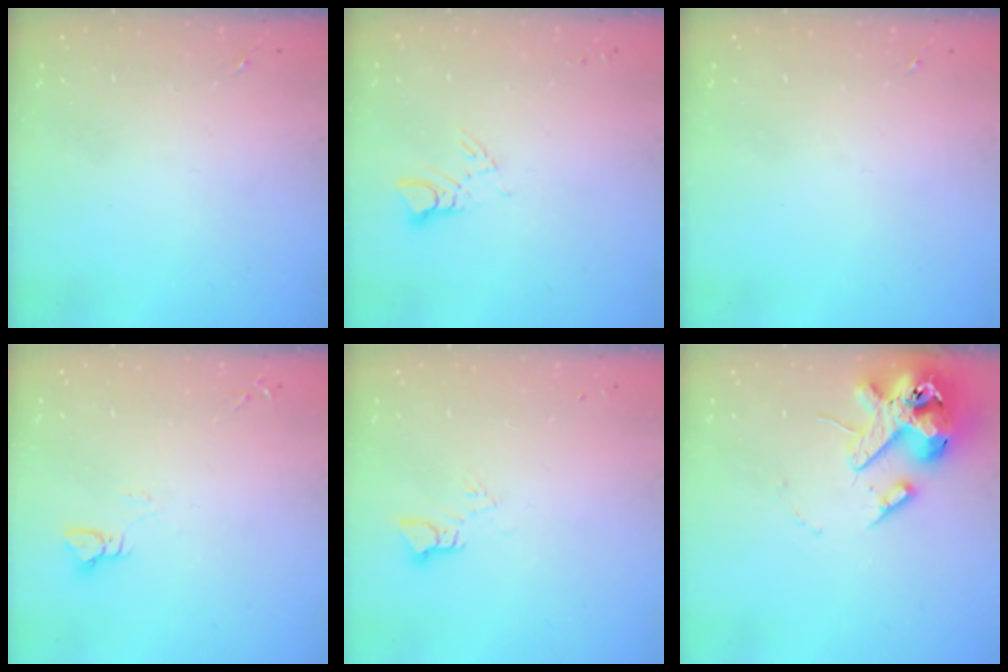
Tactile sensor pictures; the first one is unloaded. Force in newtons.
{"total": 3.8, "press": 3.8, "slide": 0.3}
{"total": 0.0}
{"total": 3.0, "press": 3.0, "slide": 0.3}
{"total": 3.4, "press": 3.4, "slide": 0.1}
{"total": 15.6, "press": 15.4, "slide": 2.4}